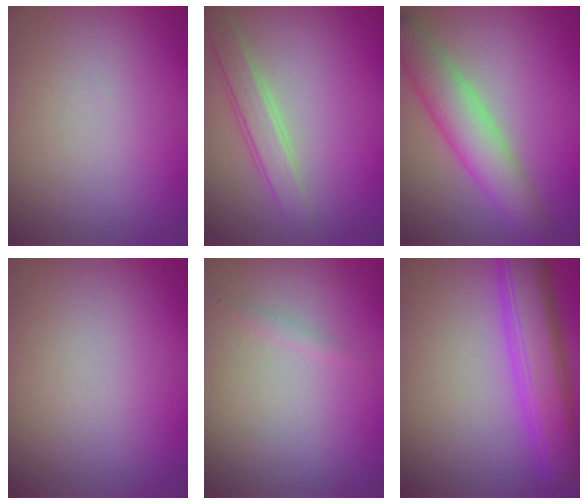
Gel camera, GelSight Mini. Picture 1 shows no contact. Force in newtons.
{"total": 2.8, "press": 2.8, "slide": 0.1}
{"total": 5.2, "press": 5.2, "slide": 0.1}
{"total": 0.0}
{"total": 0.5, "press": 0.5, "slide": 0.0}
{"total": 6.3, "press": 6.3, "slide": 0.1}